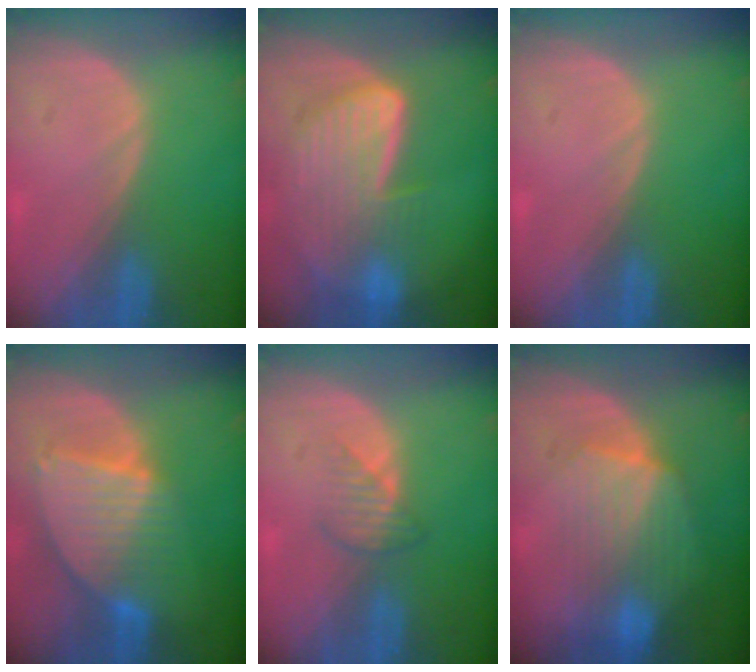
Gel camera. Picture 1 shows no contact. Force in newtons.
{"total": 8.8, "press": 7.9, "slide": 4.0}
{"total": 0.0}
{"total": 8.6, "press": 7.5, "slide": 4.1}
{"total": 2.5, "press": 2.5, "slide": 0.4}
{"total": 7.4, "press": 7.4, "slide": 0.3}